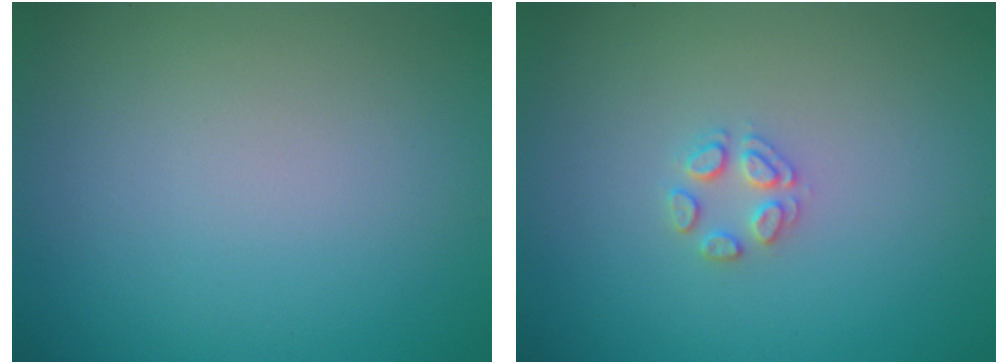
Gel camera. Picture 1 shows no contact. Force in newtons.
{"total": 1.7, "press": 1.6, "slide": 0.2}